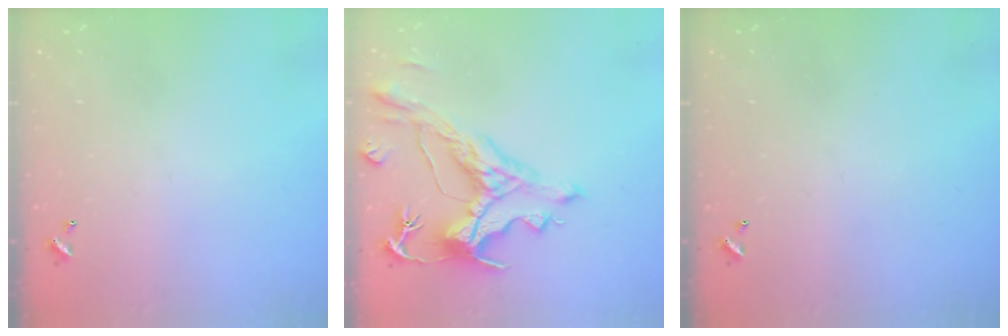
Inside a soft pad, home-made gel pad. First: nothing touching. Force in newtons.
{"total": 4.1, "press": 3.7, "slide": 1.7}
{"total": 0.0}